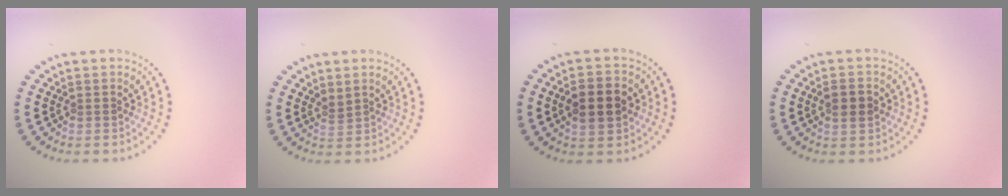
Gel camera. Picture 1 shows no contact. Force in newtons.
{"total": 0.8, "press": 0.3, "slide": 0.7}
{"total": 4.4, "press": 4.4, "slide": 0.2}
{"total": 2.2, "press": 2.2, "slide": 0.1}